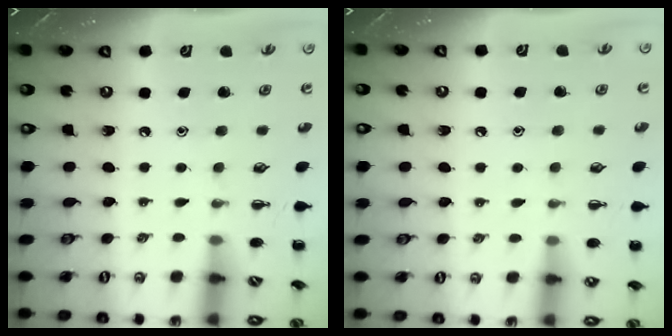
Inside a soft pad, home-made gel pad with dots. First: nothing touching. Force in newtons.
{"total": 7.0, "press": 6.6, "slide": 2.3}